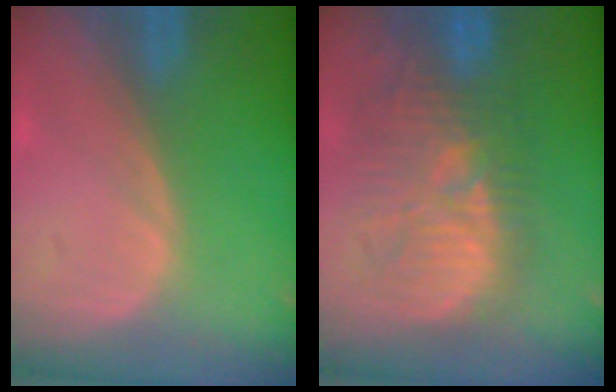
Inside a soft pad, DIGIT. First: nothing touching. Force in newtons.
{"total": 11.4, "press": 11.2, "slide": 2.4}